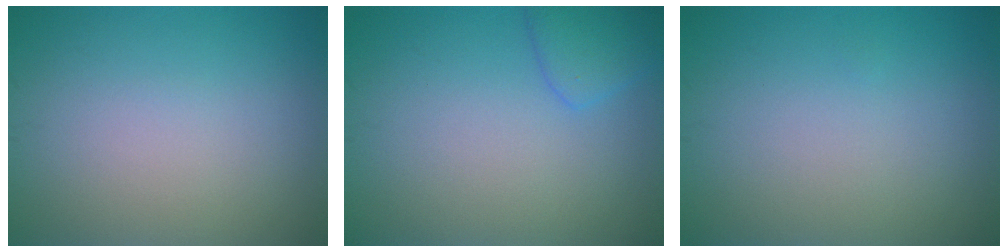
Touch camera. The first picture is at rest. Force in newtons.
{"total": 2.4, "press": 2.4, "slide": 0.2}
{"total": 0.0}